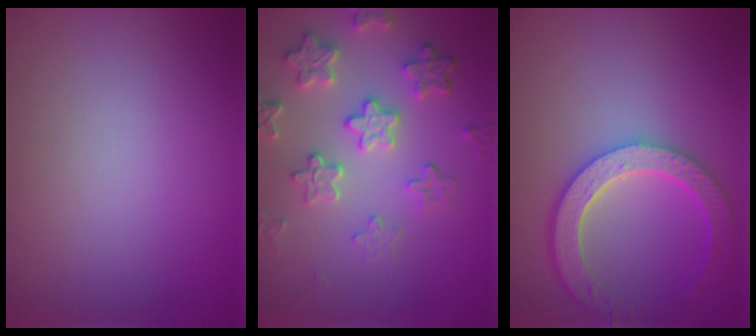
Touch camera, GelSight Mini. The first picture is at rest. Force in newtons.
{"total": 5.4, "press": 4.3, "slide": 3.2}
{"total": 5.9, "press": 4.7, "slide": 3.6}